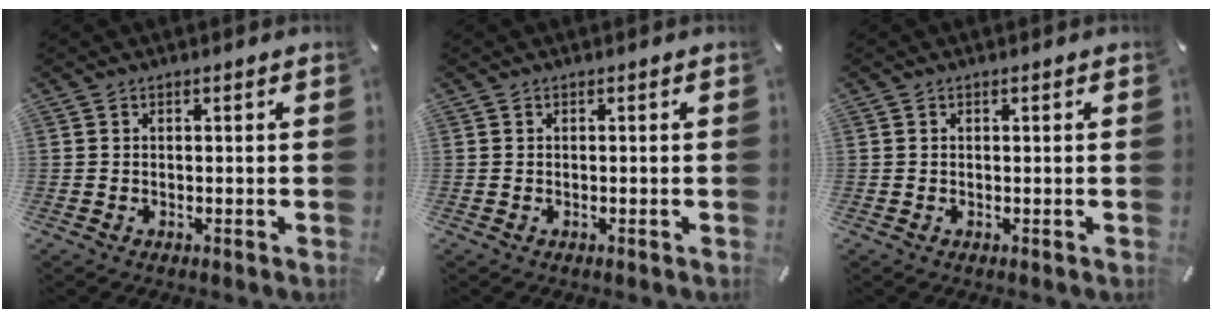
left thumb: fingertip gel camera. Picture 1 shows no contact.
{"total": 0.0}
{"total": 0.0}